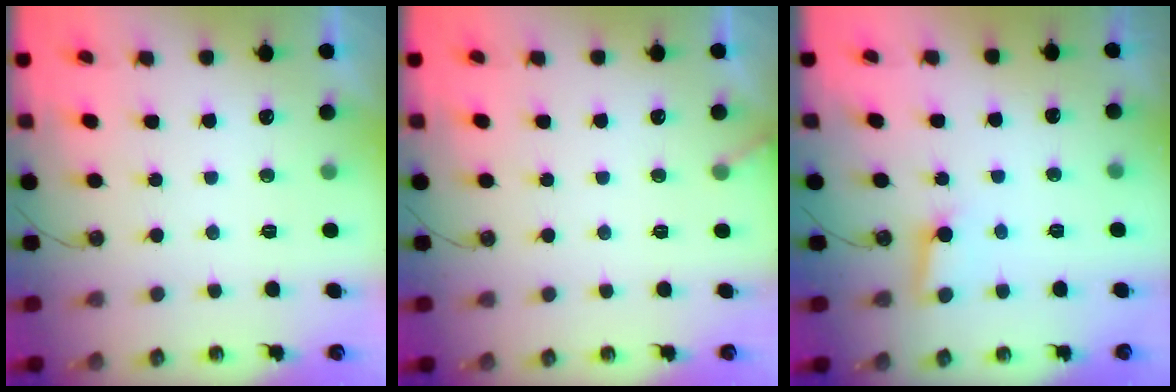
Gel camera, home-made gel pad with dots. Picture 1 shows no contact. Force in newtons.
{"total": 2.9, "press": 2.9, "slide": 0.2}
{"total": 3.2, "press": 3.2, "slide": 0.2}